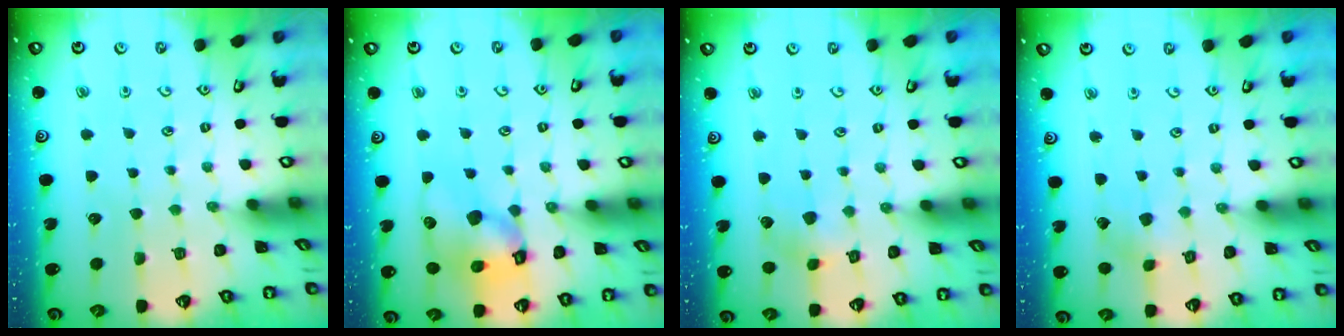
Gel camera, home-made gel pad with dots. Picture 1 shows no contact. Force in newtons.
{"total": 13.1, "press": 13.0, "slide": 1.8}
{"total": 5.0, "press": 4.9, "slide": 0.7}
{"total": 2.1, "press": 2.1, "slide": 0.0}